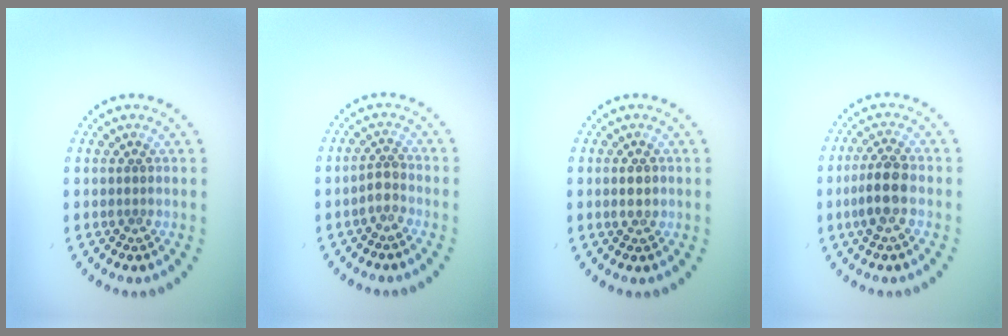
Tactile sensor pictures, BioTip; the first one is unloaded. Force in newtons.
{"total": 1.5, "press": 1.2, "slide": 0.9}
{"total": 1.1, "press": 1.1, "slide": 0.1}
{"total": 3.5, "press": 3.3, "slide": 1.0}